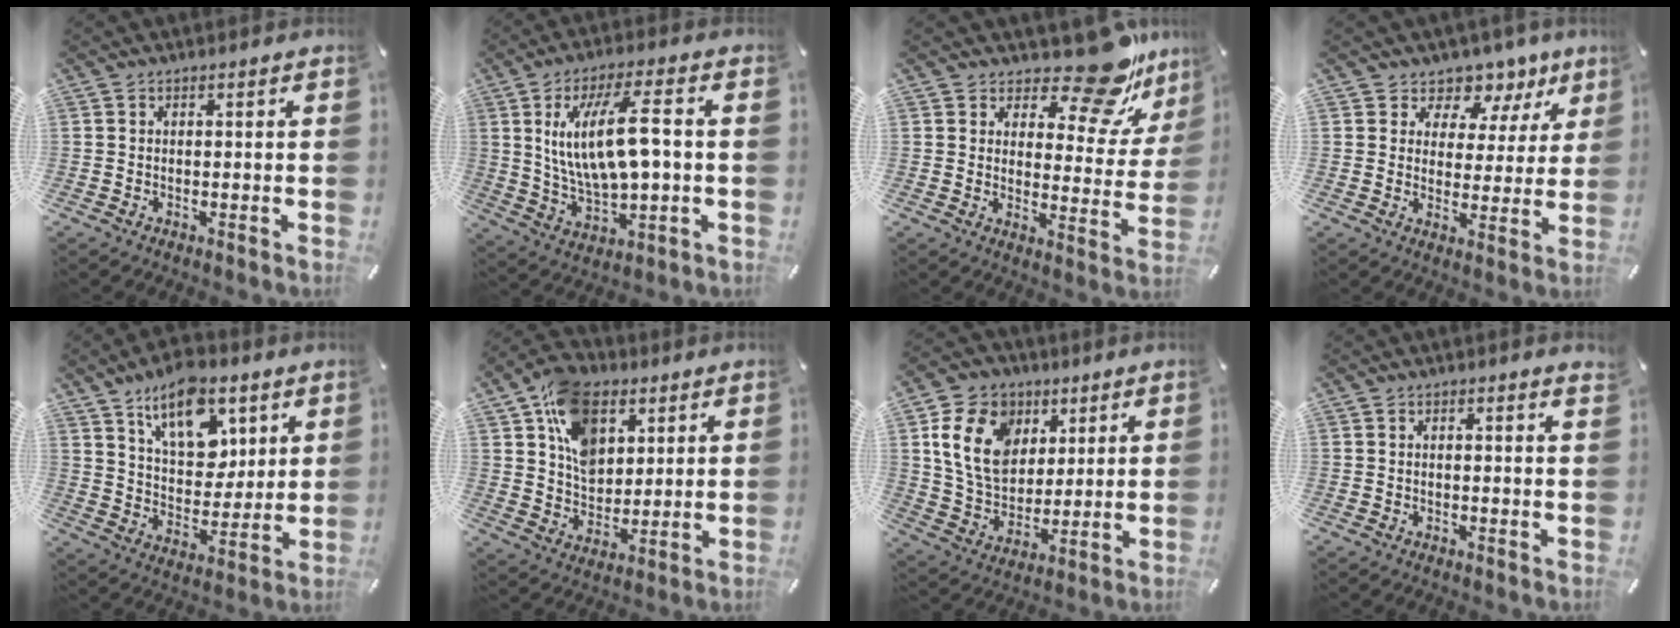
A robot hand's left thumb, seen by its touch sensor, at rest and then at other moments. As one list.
[{"total": 15.4, "force": [2.8, 6.3, 13.7], "torque": [-0.259, 0.000, 0.046]}, {"total": 16.0, "force": [12.8, 5.6, 7.8], "torque": [-0.093, -0.114, 0.209]}, {"total": 7.2, "force": [5.1, 4.8, 1.3], "torque": [-0.021, -0.051, 0.087]}, {"total": 15.3, "force": [8.9, 9.2, 8.5], "torque": [-0.130, -0.040, 0.159]}, {"total": 14.1, "force": [6.3, 9.9, 7.7], "torque": [-0.130, -0.012, 0.122]}, {"total": 15.1, "force": [5.5, 11.9, 7.5], "torque": [-0.156, -0.009, 0.106]}, {"total": 1.0, "force": [0.5, 0.0, 0.9], "torque": [-0.016, 0.000, 0.008]}]